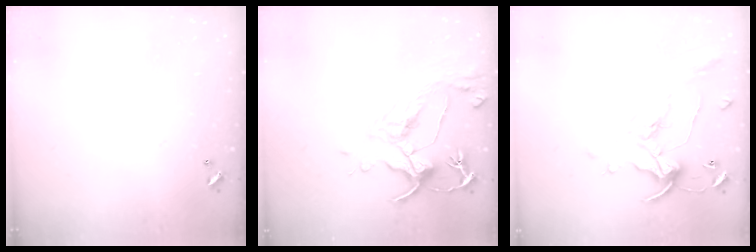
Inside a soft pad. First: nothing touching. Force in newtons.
{"total": 5.0, "press": 4.8, "slide": 1.4}
{"total": 1.8, "press": 1.5, "slide": 1.1}